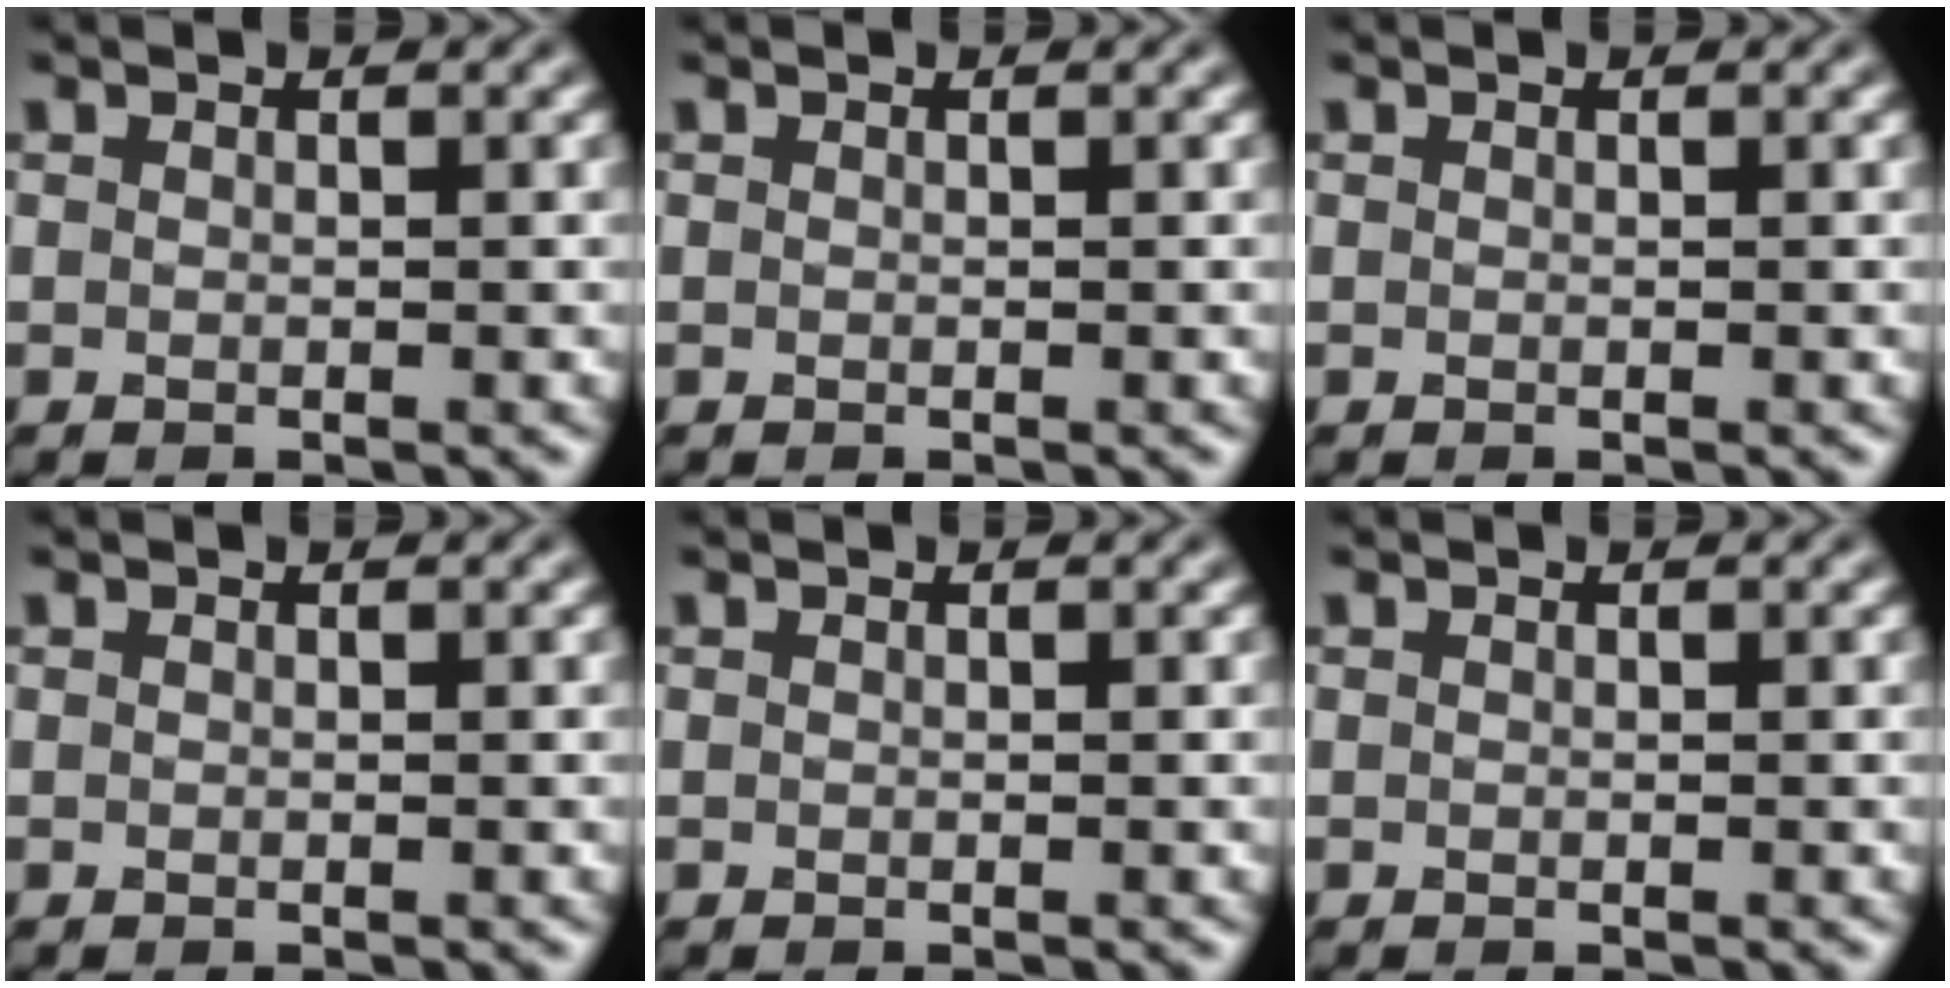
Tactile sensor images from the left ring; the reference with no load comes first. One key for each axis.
{"total": 0.0}
{"total": 0.0}
{"total": 0.0}
{"total": 0.0}
{"total": 0.0}